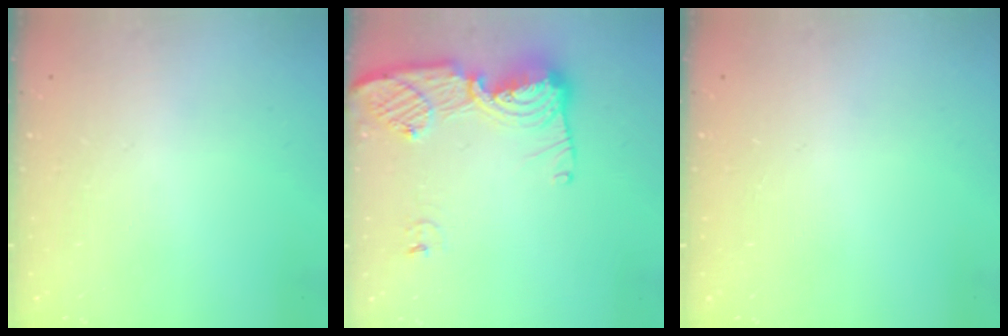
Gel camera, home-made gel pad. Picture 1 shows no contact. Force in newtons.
{"total": 14.0, "press": 13.9, "slide": 1.4}
{"total": 0.0}